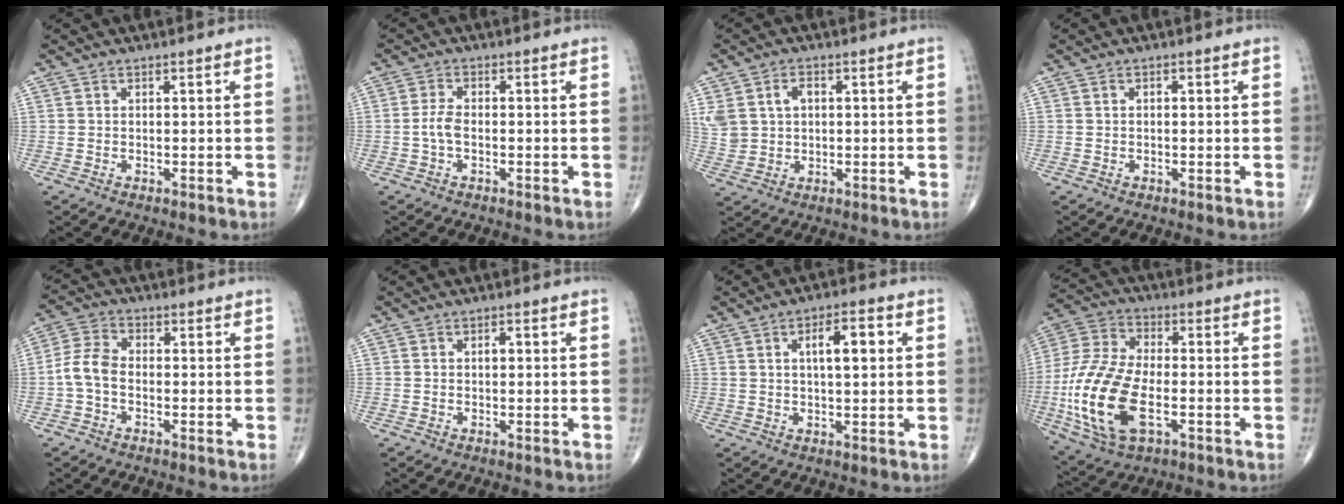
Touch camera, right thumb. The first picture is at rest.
{"total": 2.8, "force": [-0.6, 1.4, 2.4], "torque": [-0.056, 0.007, -0.016]}
{"total": 8.2, "force": [2.1, 6.2, 4.9], "torque": [-0.104, 0.003, 0.049]}
{"total": 0.8, "force": [0.1, 0.4, 0.7], "torque": [-0.015, 0.004, 0.003]}
{"total": 5.6, "force": [-1.4, 3.5, 4.2], "torque": [-0.086, 0.020, -0.039]}
{"total": 1.2, "force": [0.0, 0.8, 1.0], "torque": [-0.012, 0.002, -0.003]}
{"total": 6.8, "force": [1.6, 2.6, 6.1], "torque": [-0.087, 0.006, 0.024]}
{"total": 19.7, "force": [-4.8, 10.1, 16.2], "torque": [-0.353, 0.008, -0.085]}